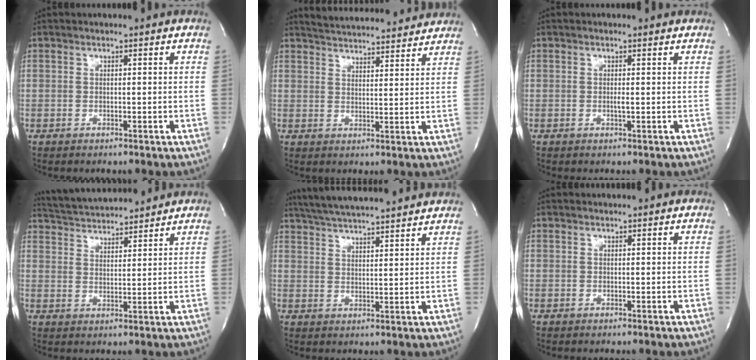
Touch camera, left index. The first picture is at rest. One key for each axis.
{"total": 14.8, "fx": 14.1, "fy": 2.1, "fz": 4.2, "tx": -0.065, "ty": 0.017, "tz": 0.189}
{"total": 0.7, "fx": -0.1, "fy": 0.0, "fz": 0.7, "tx": -0.019, "ty": -0.005, "tz": -0.005}
{"total": 11.6, "fx": 11.1, "fy": 1.1, "fz": 3.2, "tx": -0.068, "ty": 0.017, "tz": 0.175}
{"total": 16.0, "fx": 14.5, "fy": 0.9, "fz": 6.5, "tx": -0.121, "ty": 0.029, "tz": 0.212}
{"total": 0.7, "fx": 0.7, "fy": 0.1, "fz": -0.1, "tx": -0.007, "ty": 0.006, "tz": 0.011}